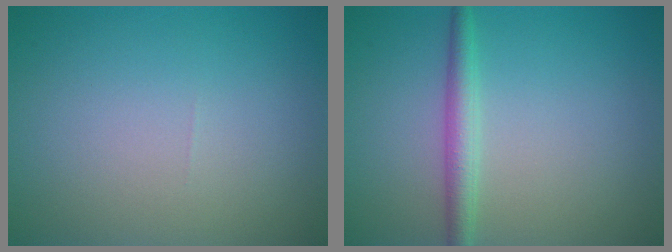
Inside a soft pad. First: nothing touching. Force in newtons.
{"total": 2.3, "press": 2.3, "slide": 0.0}